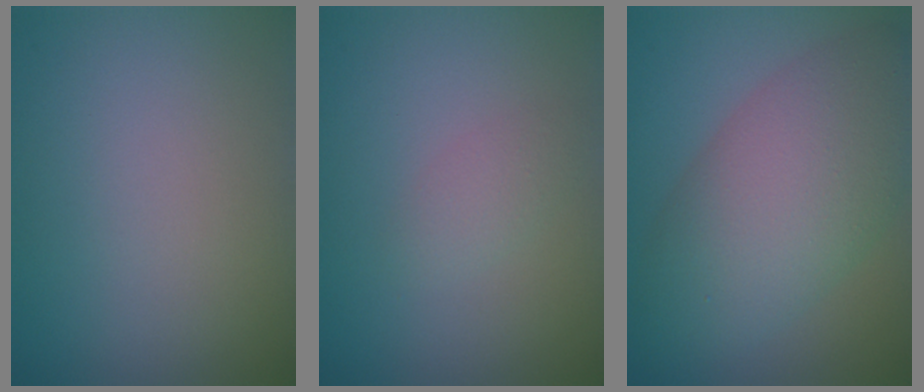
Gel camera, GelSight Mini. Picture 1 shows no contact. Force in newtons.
{"total": 1.3, "press": 1.3, "slide": 0.1}
{"total": 8.2, "press": 8.2, "slide": 0.3}